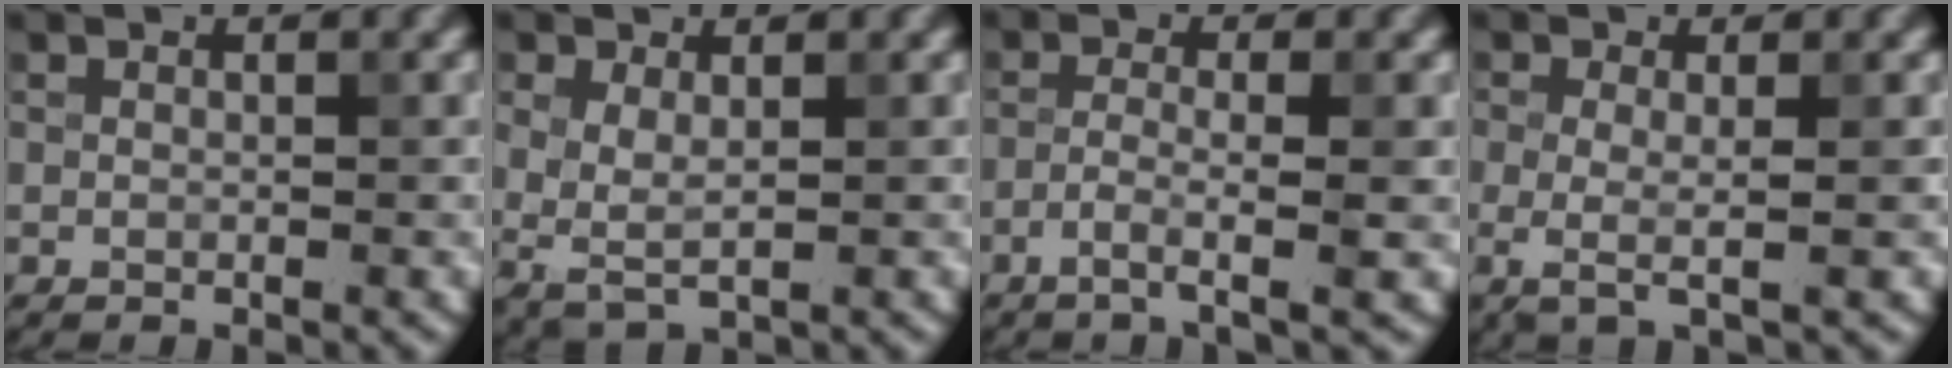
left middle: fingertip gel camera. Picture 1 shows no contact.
{"total": 2.7, "force": [0.3, 1.4, 2.3], "torque": [-0.056, -0.006, 0.006]}
{"total": 3.2, "force": [-1.4, 0.4, 2.9], "torque": [-0.046, 0.005, -0.039]}
{"total": 2.5, "force": [-0.4, 0.6, 2.4], "torque": [-0.045, -0.009, -0.008]}